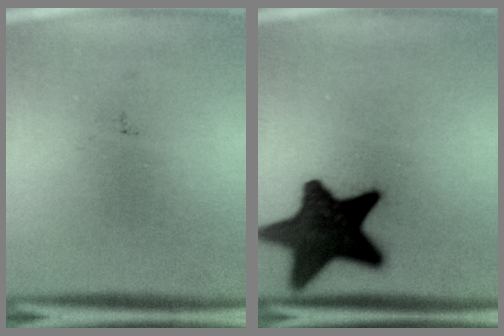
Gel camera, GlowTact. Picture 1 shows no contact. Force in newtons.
{"total": 17.3}